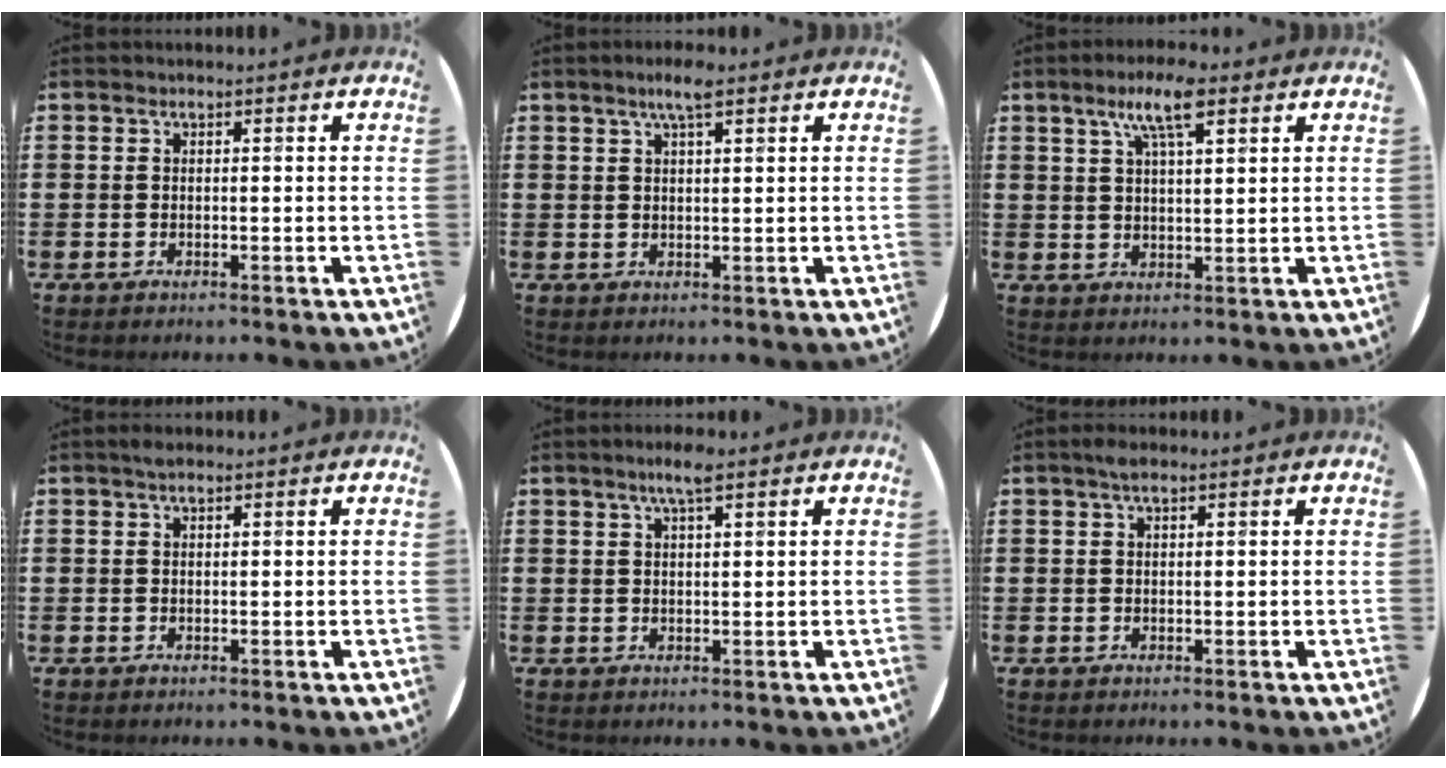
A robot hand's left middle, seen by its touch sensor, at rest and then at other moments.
{"total": 3.5, "force": [2.4, 0.5, 2.5], "torque": [-0.053, 0.008, 0.041]}
{"total": 6.8, "force": [4.2, 1.8, 5.1], "torque": [-0.094, 0.004, 0.069]}
{"total": 0.9, "force": [0.7, 0.3, 0.5], "torque": [-0.011, 0.003, 0.012]}
{"total": 3.5, "force": [2.4, 0.5, 2.4], "torque": [-0.042, 0.003, 0.040]}
{"total": 1.4, "force": [0.9, 0.4, 1.0], "torque": [-0.021, 0.004, 0.015]}